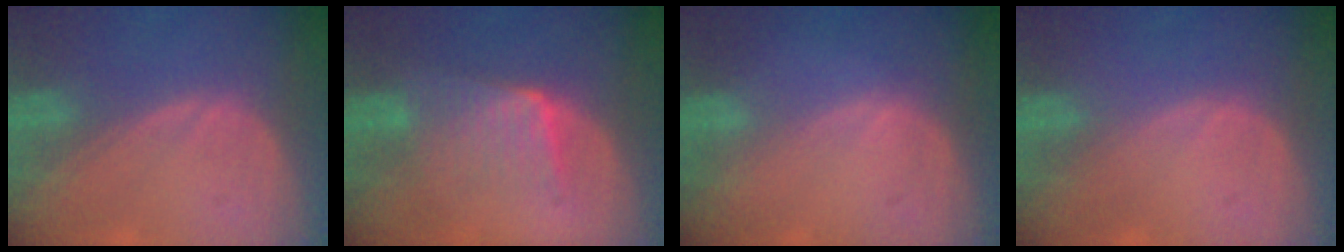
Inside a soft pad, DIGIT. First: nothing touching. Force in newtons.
{"total": 6.6, "press": 5.8, "slide": 3.1}
{"total": 0.0}
{"total": 0.0}